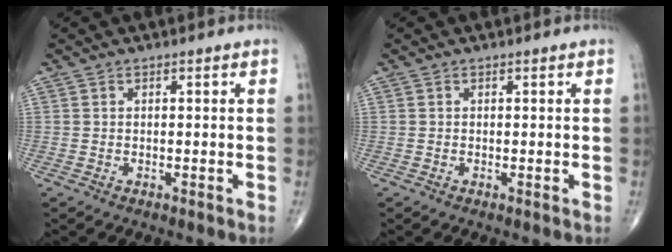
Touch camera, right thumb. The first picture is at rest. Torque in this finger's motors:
{"motor_torque": [0.43, 0.29, -0.16, -0.07, 0.01]}